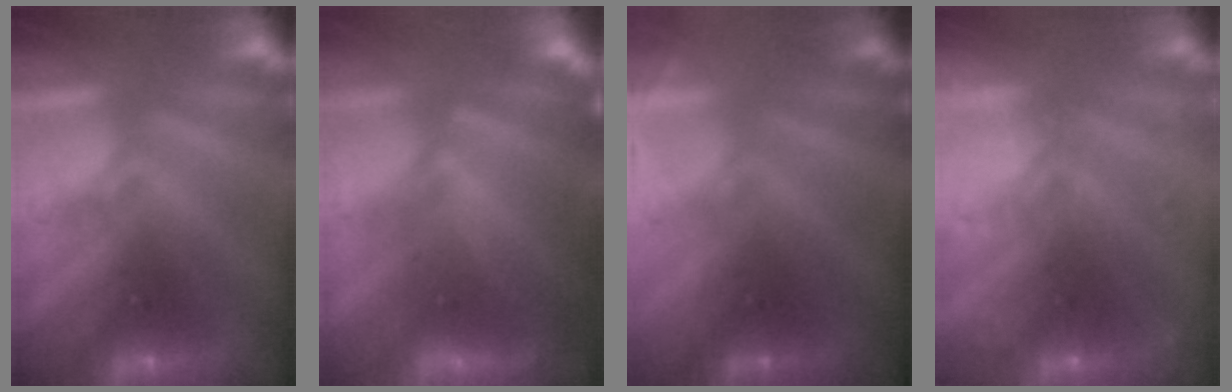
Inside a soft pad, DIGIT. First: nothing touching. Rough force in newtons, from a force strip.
{"total": 6.9}
{"total": 3.1}
{"total": 8.7}